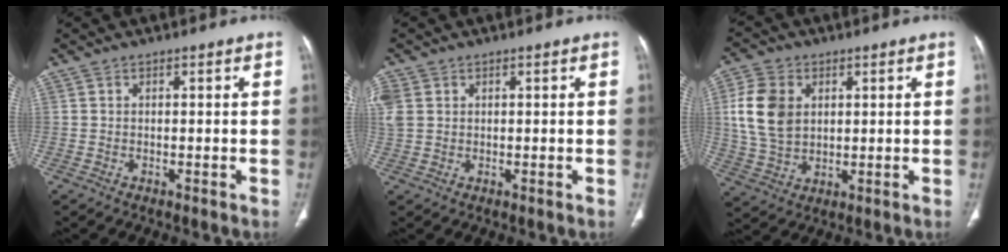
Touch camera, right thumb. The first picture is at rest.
{"total": 5.1, "force": [1.3, 4.1, 2.8], "torque": [-0.088, 0.012, 0.036]}
{"total": 11.0, "force": [2.4, 7.9, 7.3], "torque": [-0.137, -0.004, 0.050]}